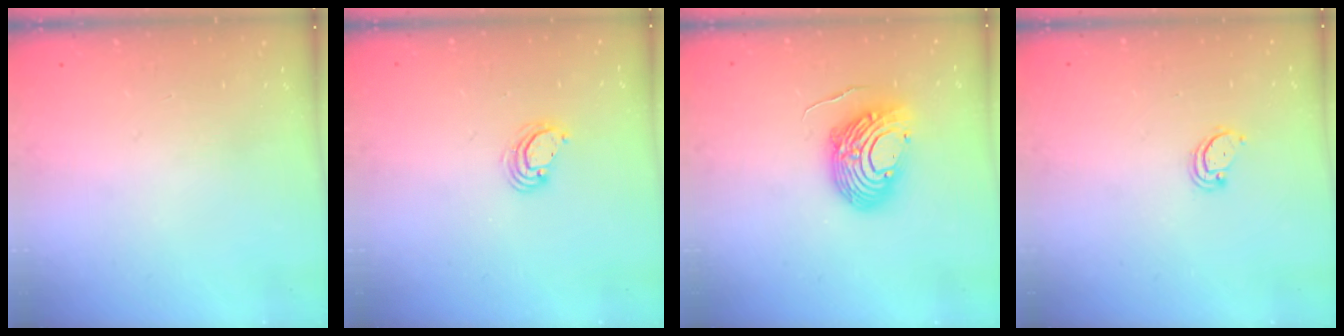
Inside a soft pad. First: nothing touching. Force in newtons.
{"total": 4.1, "press": 4.1, "slide": 0.2}
{"total": 12.9, "press": 12.9, "slide": 1.2}
{"total": 2.9, "press": 2.9, "slide": 0.2}